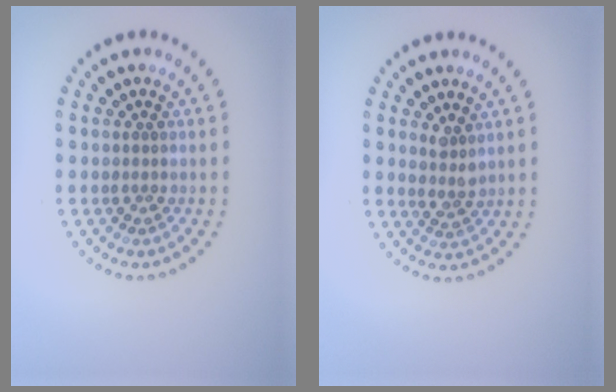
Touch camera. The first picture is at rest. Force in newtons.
{"total": 1.8, "press": 1.4, "slide": 1.1}